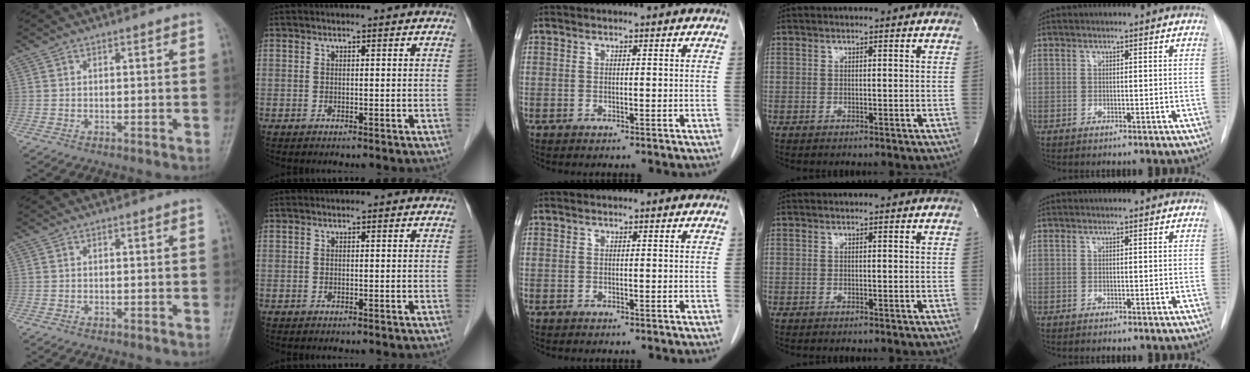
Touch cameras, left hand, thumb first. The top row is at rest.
{}